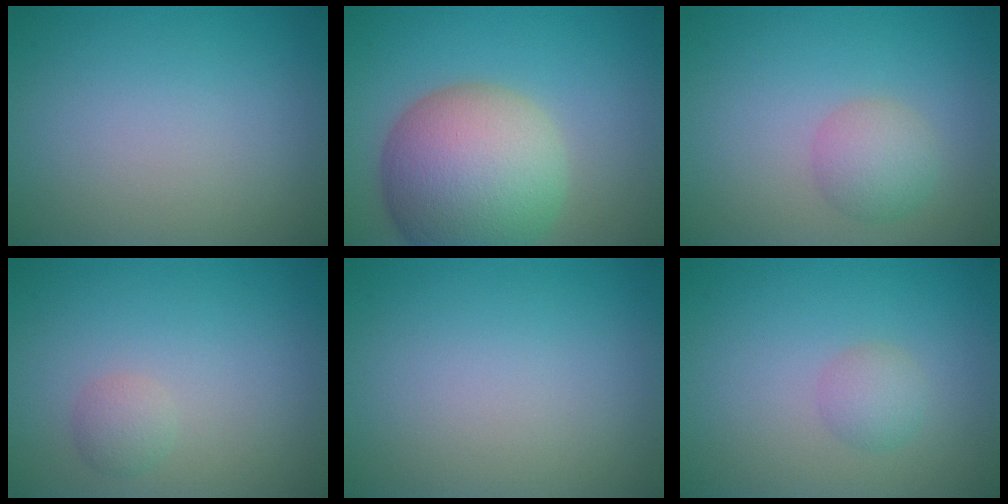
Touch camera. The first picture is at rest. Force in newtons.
{"total": 11.4, "press": 11.4, "slide": 0.7}
{"total": 2.7, "press": 2.7, "slide": 0.1}
{"total": 1.3, "press": 1.3, "slide": 0.2}
{"total": 0.0}
{"total": 1.7, "press": 1.7, "slide": 0.0}